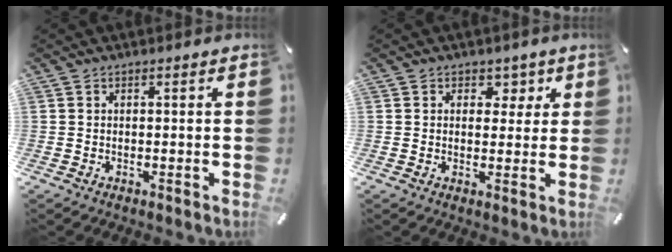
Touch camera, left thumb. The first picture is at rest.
{"total": 4.3, "force": [1.5, 3.7, 1.5], "torque": [0.007, -0.009, 0.016]}